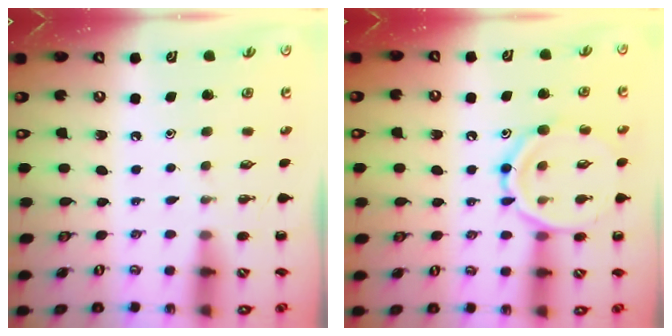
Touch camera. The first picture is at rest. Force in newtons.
{"total": 13.9, "press": 13.8, "slide": 1.2}